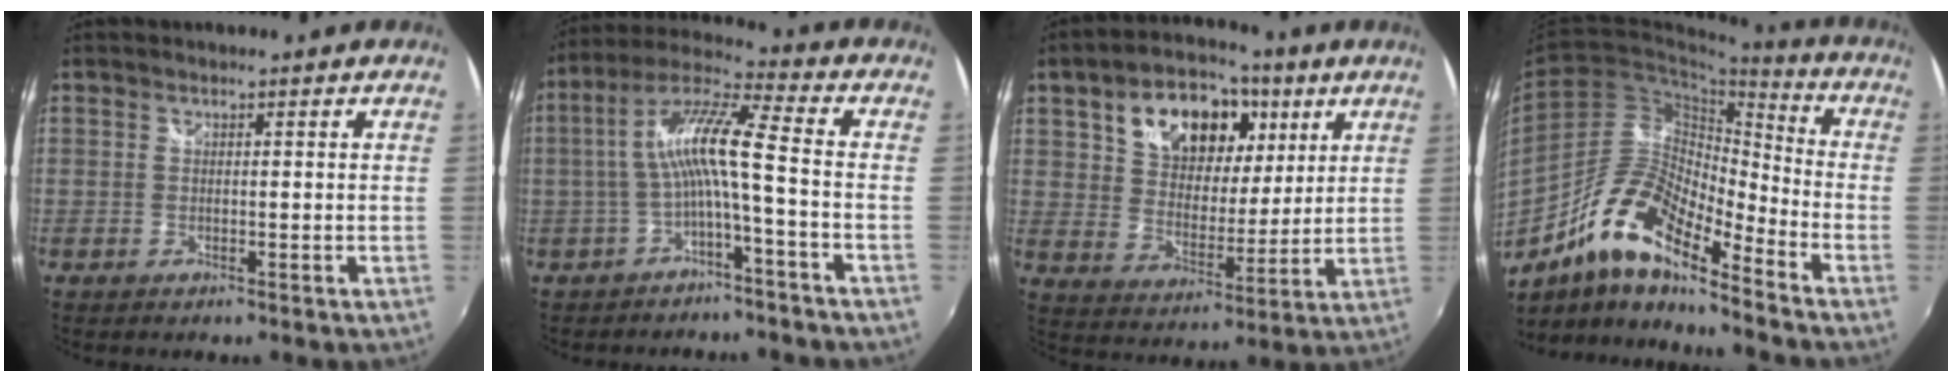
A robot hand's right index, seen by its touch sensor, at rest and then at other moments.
{"total": 10.3, "force": [-2.3, 0.3, 10.1], "torque": [-0.208, 0.018, -0.040]}
{"total": 18.6, "force": [8.5, 11.7, 11.6], "torque": [-0.219, 0.044, 0.148]}
{"total": 16.2, "force": [-10.7, 4.3, 11.3], "torque": [-0.209, -0.001, -0.211]}